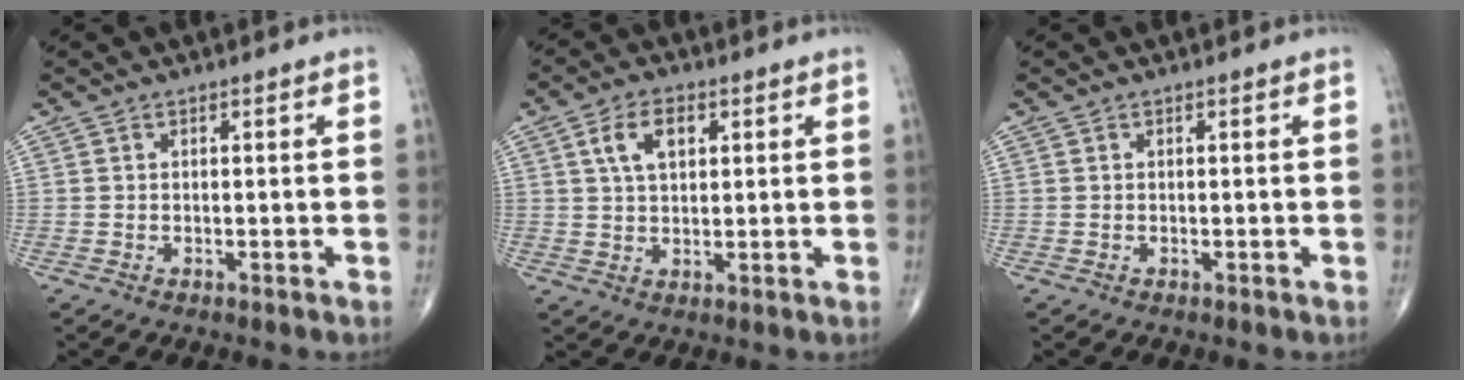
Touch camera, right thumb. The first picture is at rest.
{"total": 6.5, "force": [2.3, 3.7, 4.8], "torque": [-0.077, 0.000, 0.043]}
{"total": 0.0}